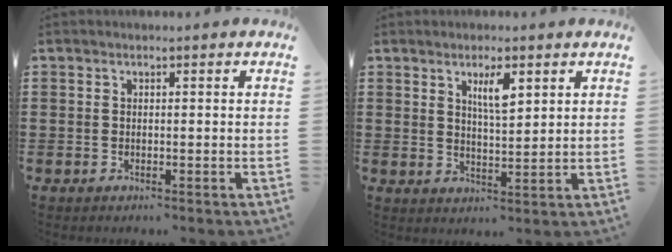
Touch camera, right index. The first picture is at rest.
{"total": 4.1, "force": [2.2, 1.0, 3.3], "torque": [-0.062, 0.003, 0.035]}